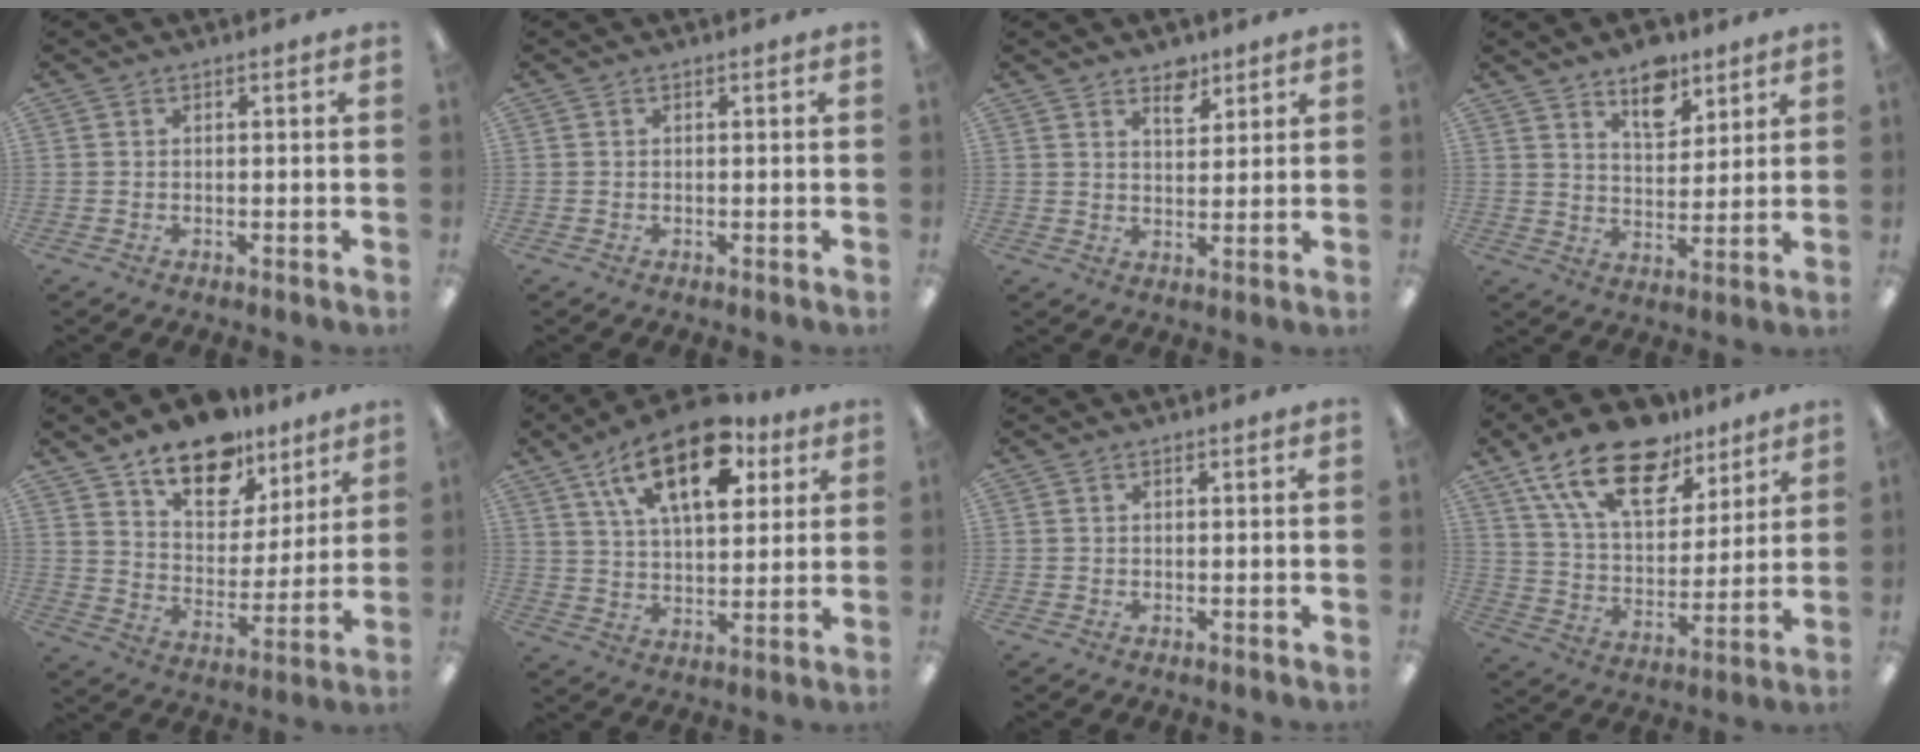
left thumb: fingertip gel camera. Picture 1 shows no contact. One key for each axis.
{"total": 0.0}
{"total": 5.3, "fx": 4.0, "fy": 2.7, "fz": 2.2, "tx": -0.014, "ty": -0.026, "tz": 0.067}
{"total": 9.7, "fx": 6.9, "fy": 5.0, "fz": 4.7, "tx": -0.056, "ty": -0.037, "tz": 0.118}
{"total": 15.3, "fx": 11.4, "fy": 8.0, "fz": 6.3, "tx": -0.103, "ty": -0.067, "tz": 0.205}
{"total": 19.1, "fx": 10.1, "fy": 9.5, "fz": 13.2, "tx": -0.203, "ty": -0.034, "tz": 0.171}
{"total": 0.0}
{"total": 19.9, "fx": 13.3, "fy": 9.9, "fz": 11.0, "tx": -0.196, "ty": -0.065, "tz": 0.237}